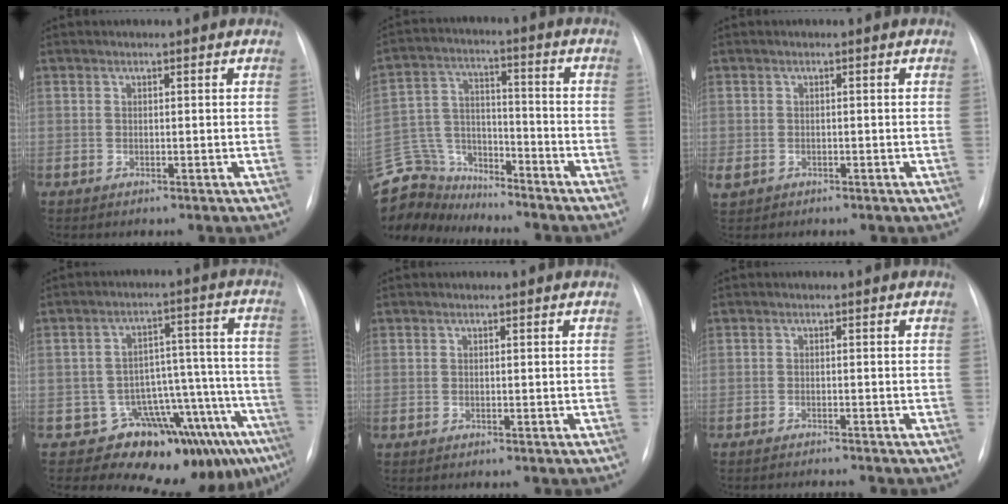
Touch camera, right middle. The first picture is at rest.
{"total": 13.3, "force": [-12.6, 4.2, 1.2], "torque": [-0.035, 0.035, -0.230]}
{"total": 2.4, "force": [-1.0, 1.9, 1.1], "torque": [-0.028, -0.001, -0.009]}
{"total": 12.2, "force": [-9.1, 5.2, 6.2], "torque": [-0.037, 0.091, -0.120]}
{"total": 0.0}
{"total": 3.3, "force": [-3.2, -0.3, 0.9], "torque": [-0.008, -0.006, -0.043]}